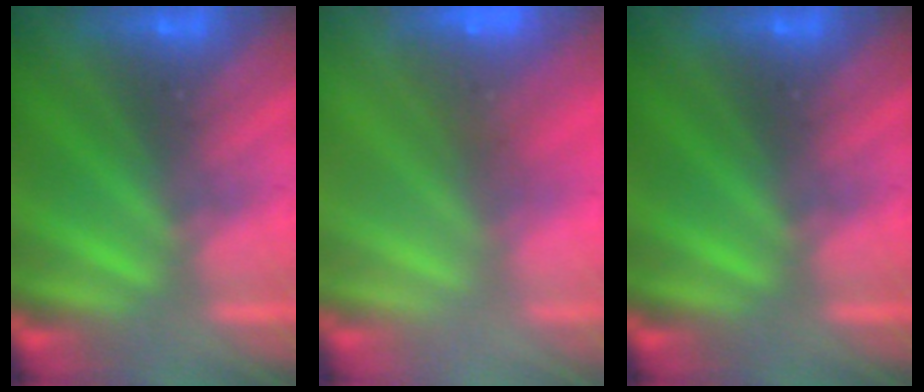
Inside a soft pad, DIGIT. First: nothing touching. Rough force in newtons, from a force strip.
{"total": 6.8}
{"total": 0.0}